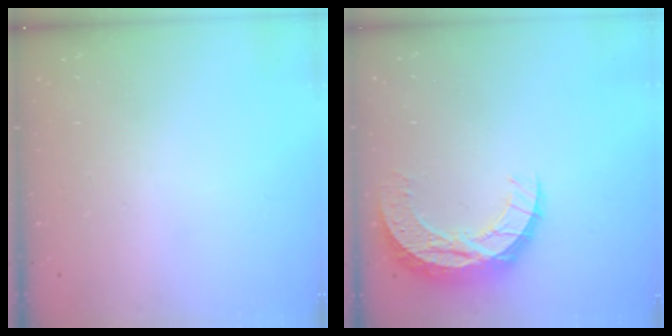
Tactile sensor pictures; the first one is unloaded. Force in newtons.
{"total": 10.9, "press": 10.9, "slide": 0.7}